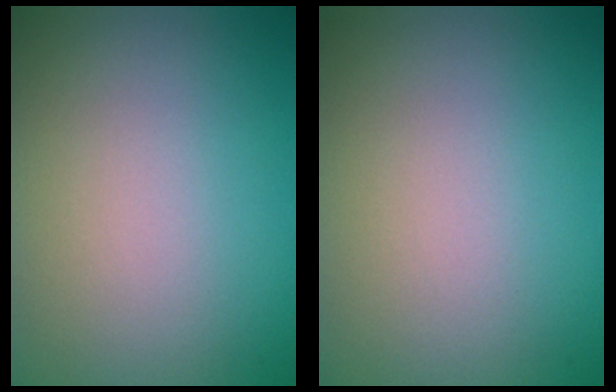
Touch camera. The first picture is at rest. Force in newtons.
{"total": 0.0}